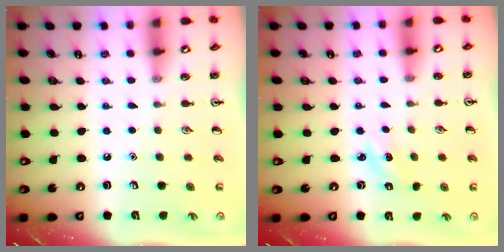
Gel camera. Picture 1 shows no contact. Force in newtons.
{"total": 1.2, "press": 1.1, "slide": 0.5}